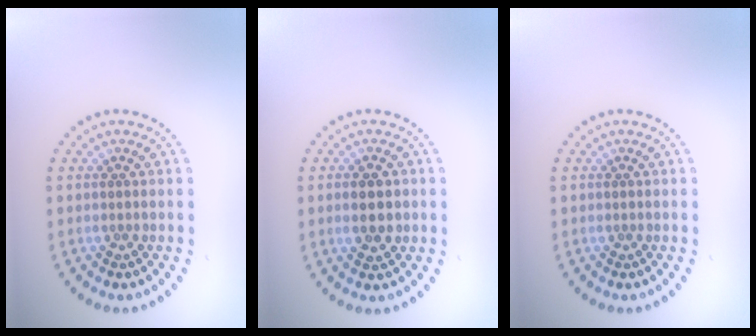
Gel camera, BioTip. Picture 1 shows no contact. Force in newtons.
{"total": 3.4, "press": 3.4, "slide": 0.1}
{"total": 0.0}